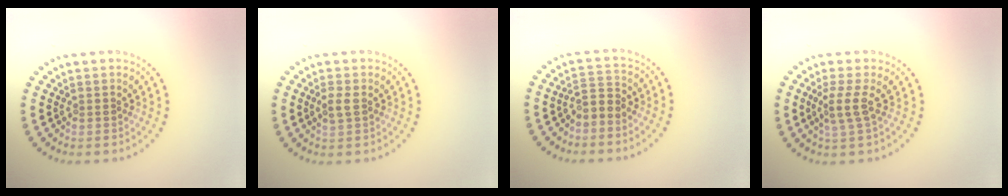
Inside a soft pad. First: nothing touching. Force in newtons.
{"total": 1.4, "press": 1.4, "slide": 0.2}
{"total": 2.0, "press": 1.6, "slide": 1.2}
{"total": 2.2, "press": 1.7, "slide": 1.4}